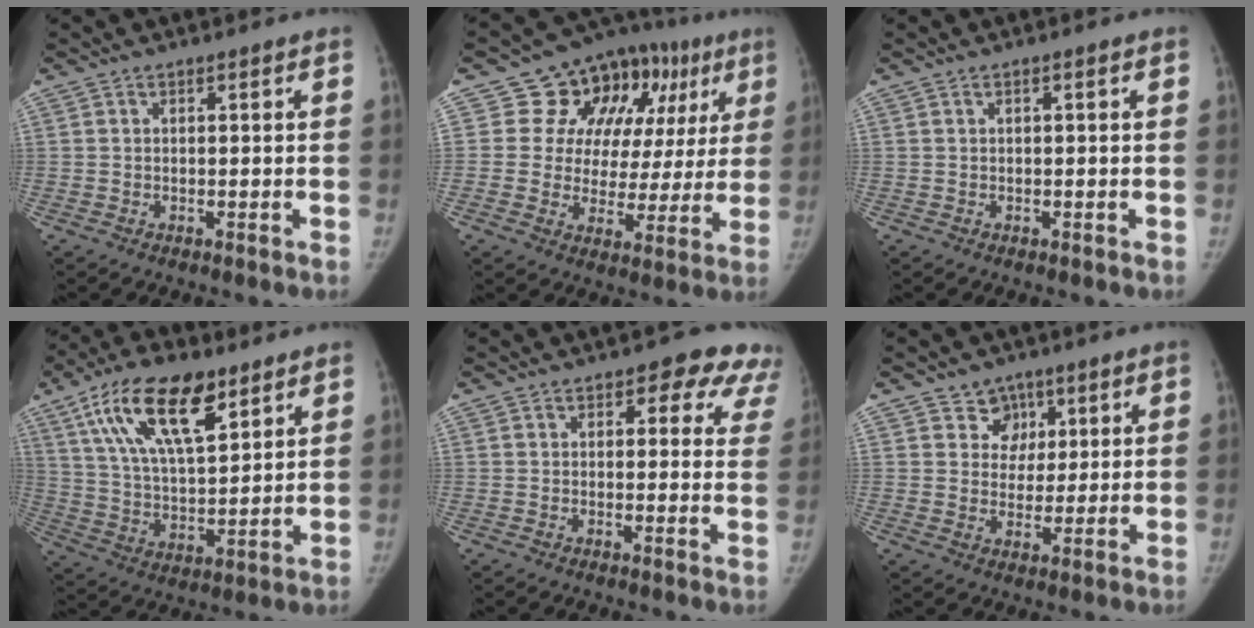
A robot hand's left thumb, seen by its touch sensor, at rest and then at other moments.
{"total": 16.0, "force": [5.6, 12.4, 8.3], "torque": [-0.044, 0.024, 0.078]}
{"total": 0.0}
{"total": 19.1, "force": [10.3, 8.3, 13.7], "torque": [-0.220, -0.030, 0.187]}
{"total": 9.6, "force": [5.3, 5.5, 5.8], "torque": [-0.009, -0.012, 0.043]}
{"total": 5.7, "force": [2.9, 4.8, 0.8], "torque": [0.023, -0.010, 0.044]}